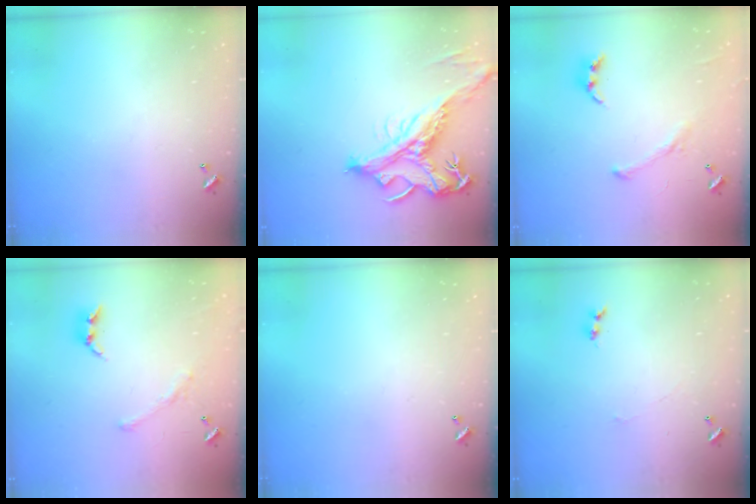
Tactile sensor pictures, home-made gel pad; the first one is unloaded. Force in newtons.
{"total": 4.9, "press": 4.7, "slide": 1.6}
{"total": 1.6, "press": 1.4, "slide": 0.8}
{"total": 1.6, "press": 1.1, "slide": 1.1}
{"total": 0.0}
{"total": 1.2, "press": 1.1, "slide": 0.3}